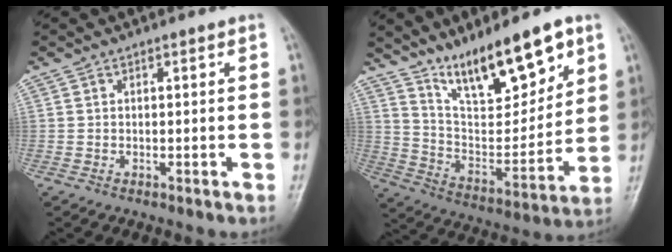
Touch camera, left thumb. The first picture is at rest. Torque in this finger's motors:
{"motor_torque": [2.19, 1.25, 1.20, -1.57, 0.11]}